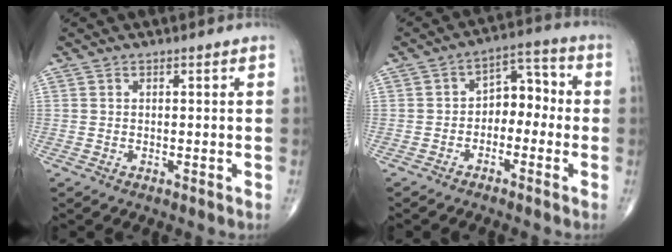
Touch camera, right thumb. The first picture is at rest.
{"total": 7.1, "force": [-1.6, 4.9, 4.9], "torque": [-0.042, 0.043, -0.041]}